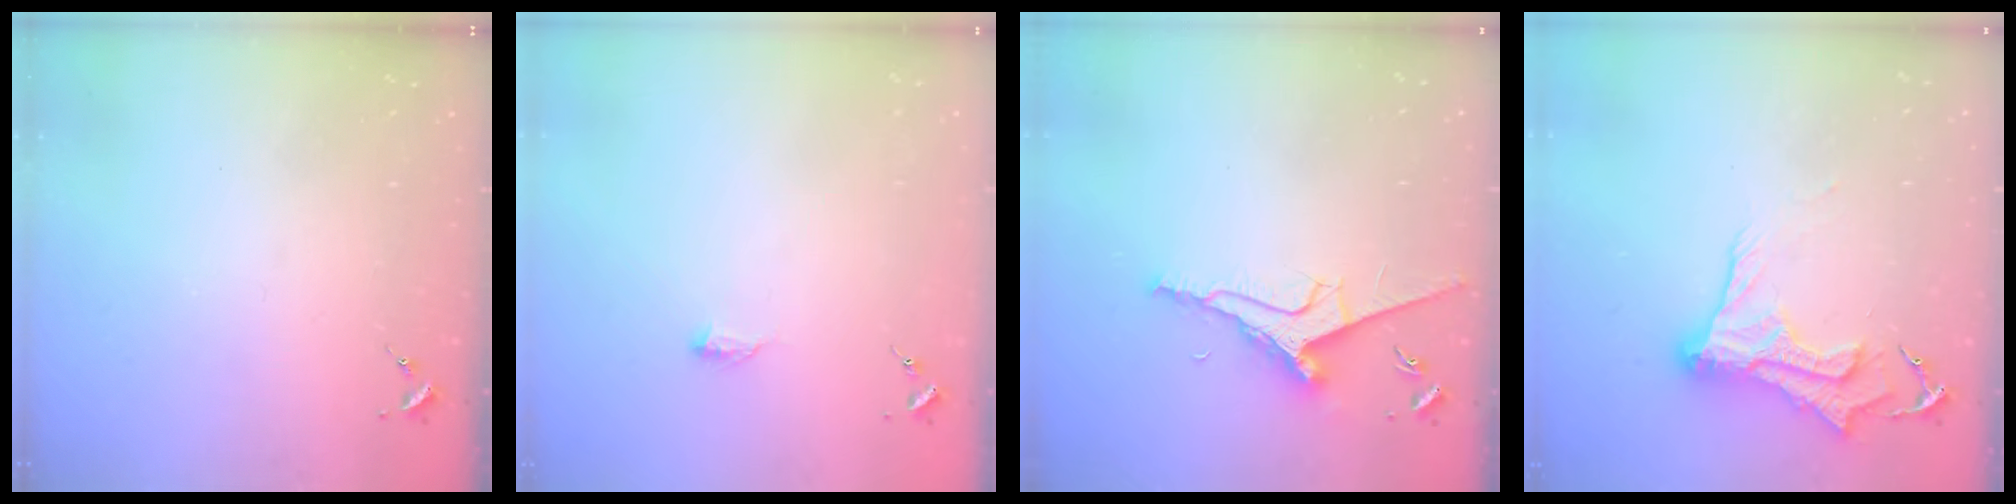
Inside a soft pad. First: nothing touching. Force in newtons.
{"total": 6.5, "press": 6.4, "slide": 0.7}
{"total": 9.5, "press": 9.4, "slide": 1.3}
{"total": 13.1, "press": 13.1, "slide": 1.5}